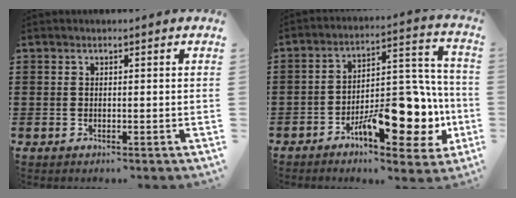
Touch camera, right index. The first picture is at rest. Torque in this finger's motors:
{"motor_torque": [1.69, -0.45, 1.05, 0.21]}